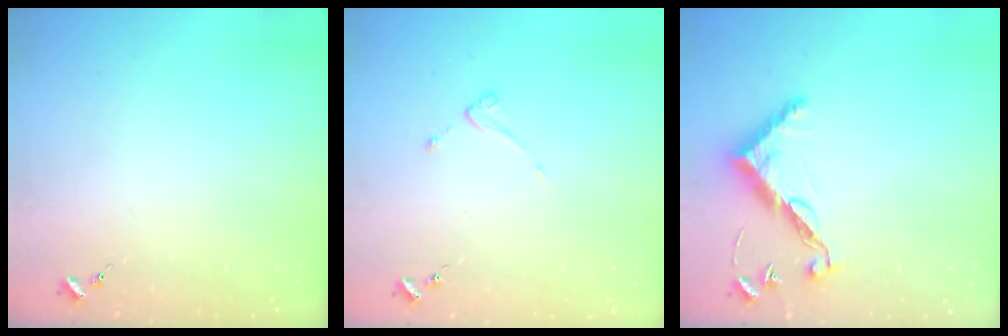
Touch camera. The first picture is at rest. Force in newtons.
{"total": 3.6, "press": 3.6, "slide": 0.3}
{"total": 10.6, "press": 10.6, "slide": 0.4}